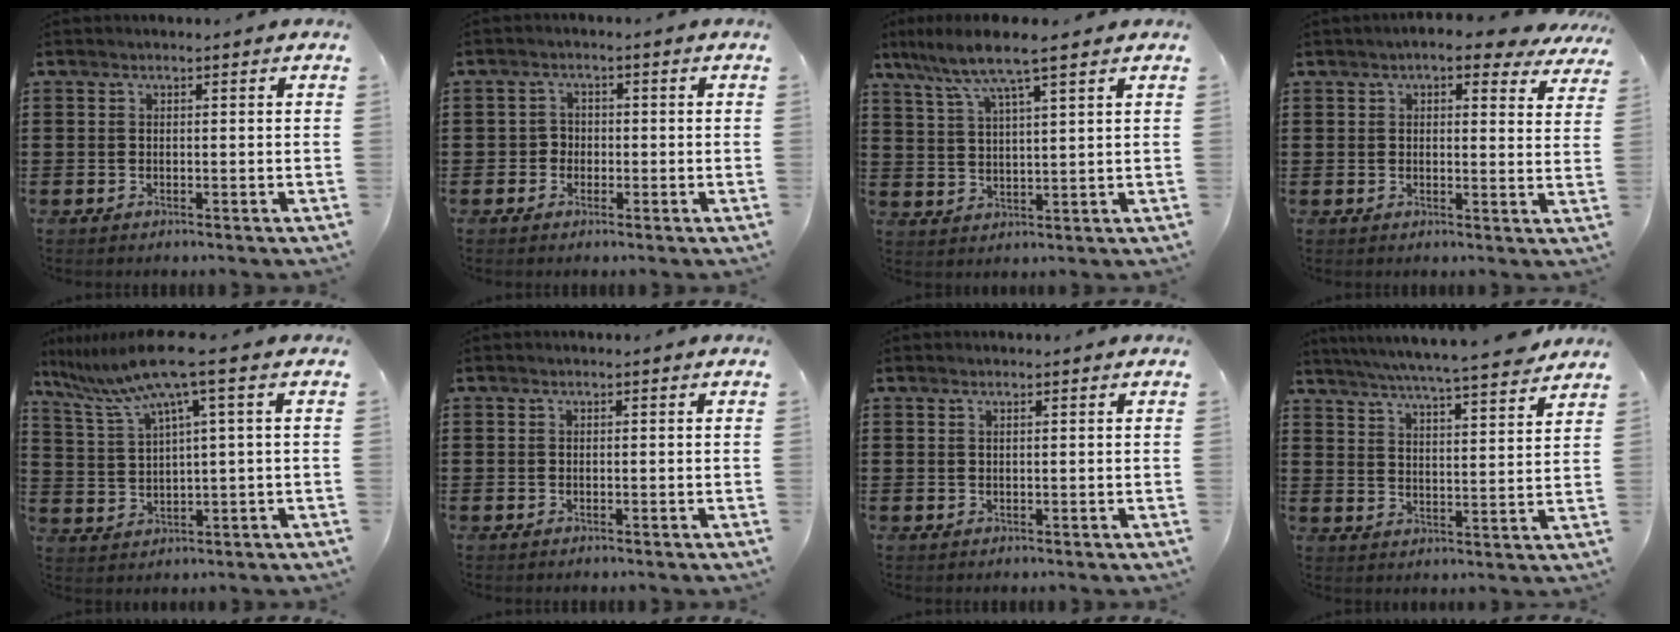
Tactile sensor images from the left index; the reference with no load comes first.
{"total": 1.9, "force": [-0.6, 1.7, 0.5], "torque": [-0.016, 0.005, -0.015]}
{"total": 6.6, "force": [4.8, 0.1, 4.4], "torque": [-0.102, -0.019, 0.081]}
{"total": 4.5, "force": [3.6, 0.8, 2.5], "torque": [-0.053, -0.008, 0.062]}
{"total": 8.9, "force": [5.2, -0.2, 7.3], "torque": [-0.169, -0.029, 0.084]}
{"total": 0.0}
{"total": 0.7, "force": [0.4, 0.0, 0.5], "torque": [-0.010, -0.001, 0.009]}
{"total": 5.5, "force": [5.2, -0.7, 1.7], "torque": [-0.056, -0.039, 0.087]}